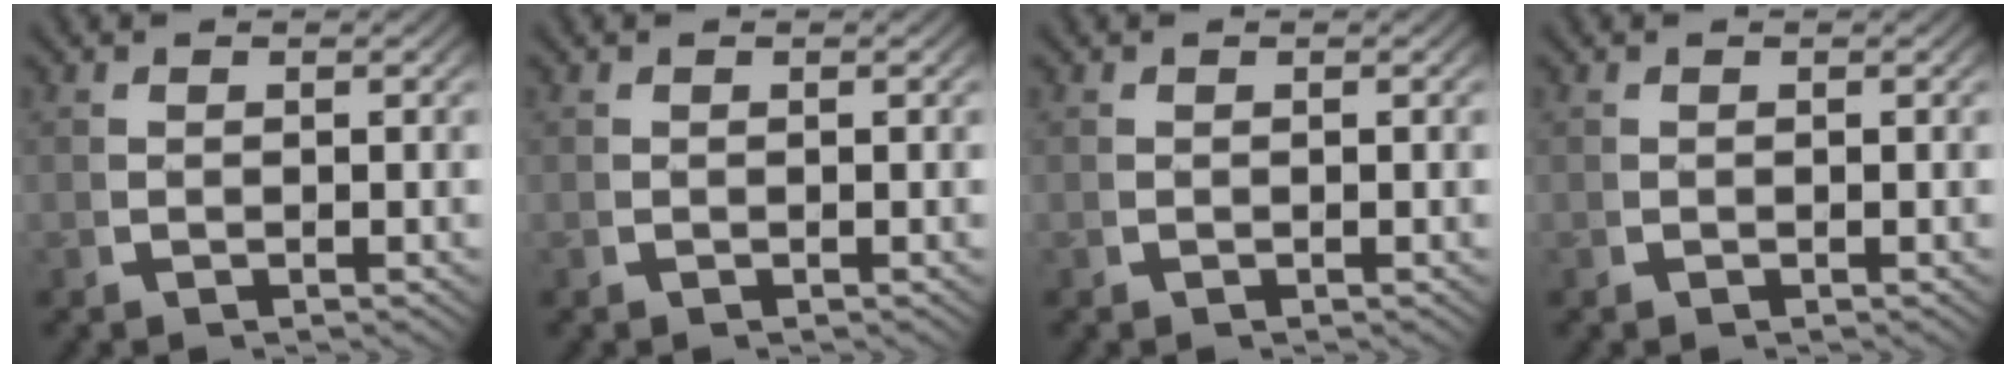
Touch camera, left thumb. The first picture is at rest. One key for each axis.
{"total": 0.0}
{"total": 0.0}
{"total": 0.0}